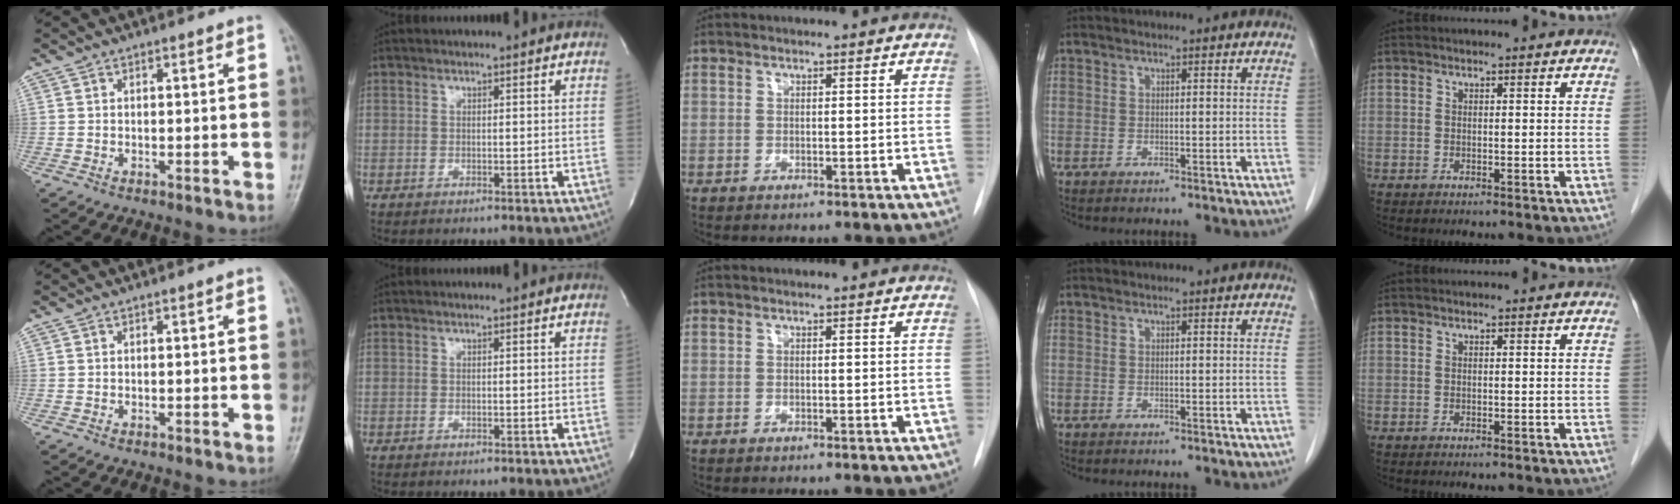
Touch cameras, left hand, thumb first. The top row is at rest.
{}